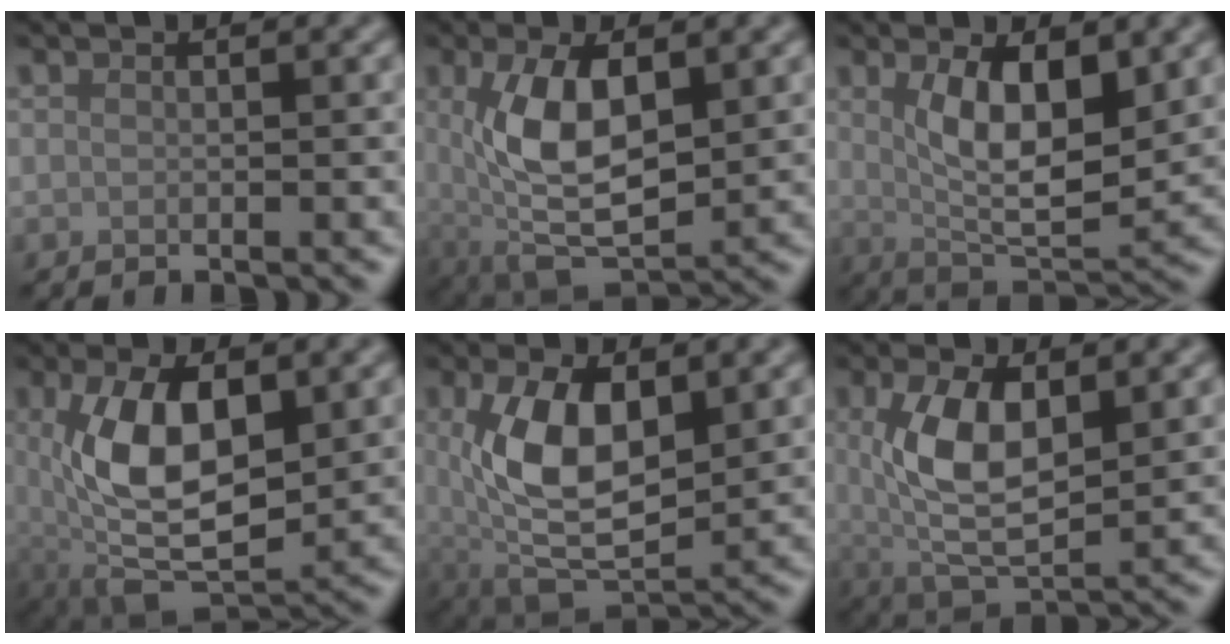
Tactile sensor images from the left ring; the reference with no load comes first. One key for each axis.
{"total": 7.8, "fx": 0.8, "fy": 3.7, "fz": 6.8, "tx": -0.138, "ty": -0.003, "tz": 0.017}
{"total": 7.0, "fx": 1.7, "fy": 2.8, "fz": 6.2, "tx": -0.108, "ty": -0.012, "tz": 0.034}
{"total": 9.5, "fx": 1.0, "fy": 4.7, "fz": 8.1, "tx": -0.158, "ty": 0.001, "tz": 0.019}
{"total": 8.8, "fx": 1.3, "fy": 4.5, "fz": 7.5, "tx": -0.152, "ty": -0.003, "tz": 0.024}
{"total": 6.9, "fx": 1.2, "fy": 3.2, "fz": 6.0, "tx": -0.125, "ty": -0.004, "tz": 0.026}